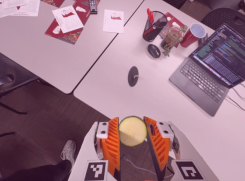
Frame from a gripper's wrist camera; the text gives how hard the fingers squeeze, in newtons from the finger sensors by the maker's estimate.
{"total": 11.3, "left": 11.8, "right": 10.8}